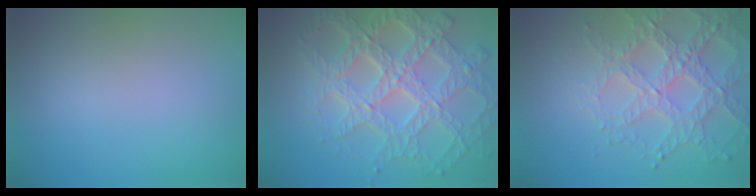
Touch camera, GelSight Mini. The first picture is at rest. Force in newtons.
{"total": 7.7, "press": 5.8, "slide": 5.1}
{"total": 4.7, "press": 4.1, "slide": 2.2}